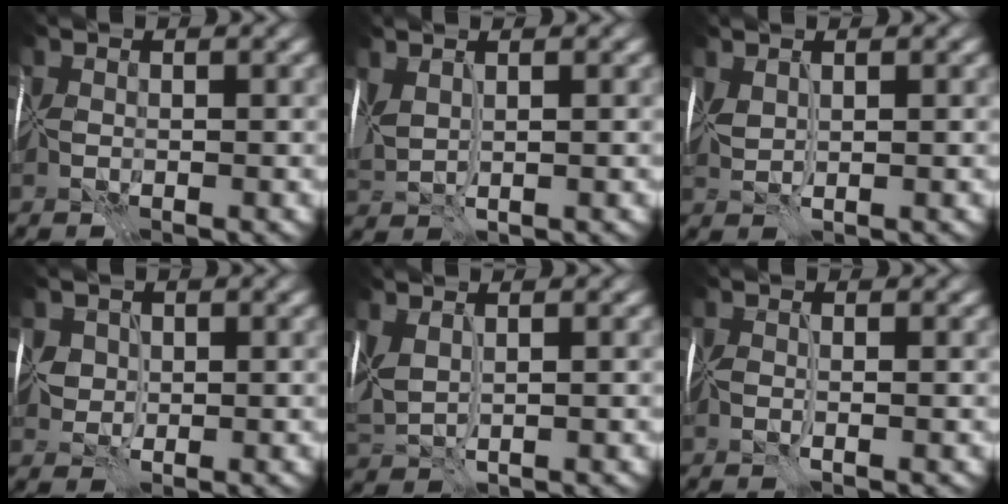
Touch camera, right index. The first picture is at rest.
{"total": 3.5, "force": [1.2, 1.6, 2.8], "torque": [-0.068, 0.004, 0.030]}
{"total": 2.0, "force": [0.9, 0.8, 1.6], "torque": [-0.037, 0.005, 0.020]}
{"total": 3.2, "force": [0.9, 2.6, 1.6], "torque": [-0.033, 0.010, 0.009]}
{"total": 3.7, "force": [1.2, 1.9, 3.0], "torque": [-0.079, 0.003, 0.030]}
{"total": 1.3, "force": [-0.1, 0.3, 1.3], "torque": [-0.025, -0.004, -0.006]}